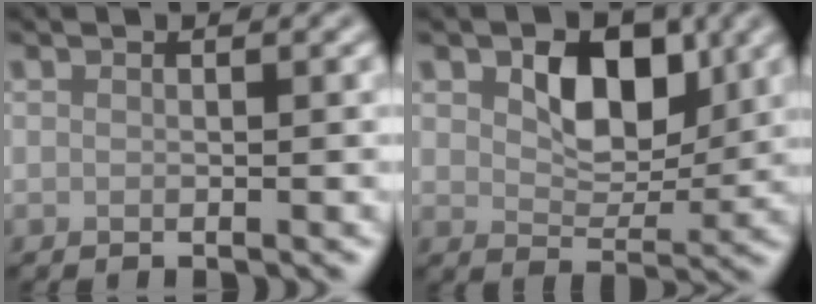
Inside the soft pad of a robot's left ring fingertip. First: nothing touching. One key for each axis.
{"total": 5.4, "fx": 1.9, "fy": 3.4, "fz": 3.7, "tx": -0.061, "ty": -0.006, "tz": 0.025}